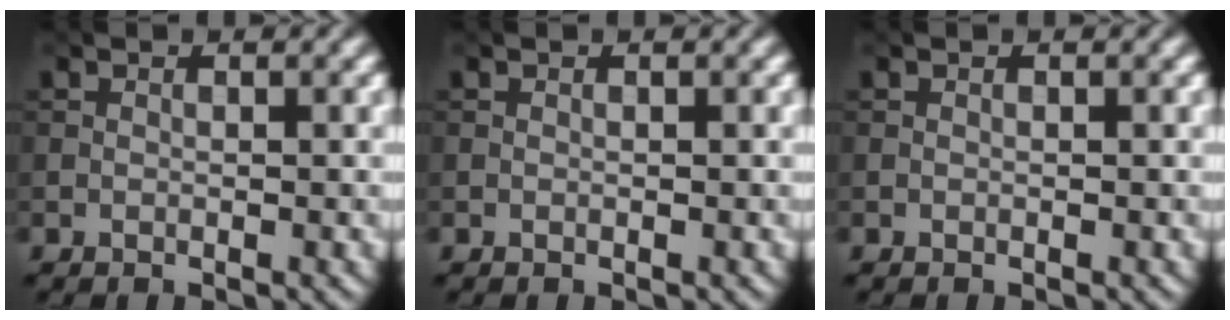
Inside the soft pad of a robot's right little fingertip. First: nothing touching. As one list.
[{"total": 0.0}, {"total": 0.0}]